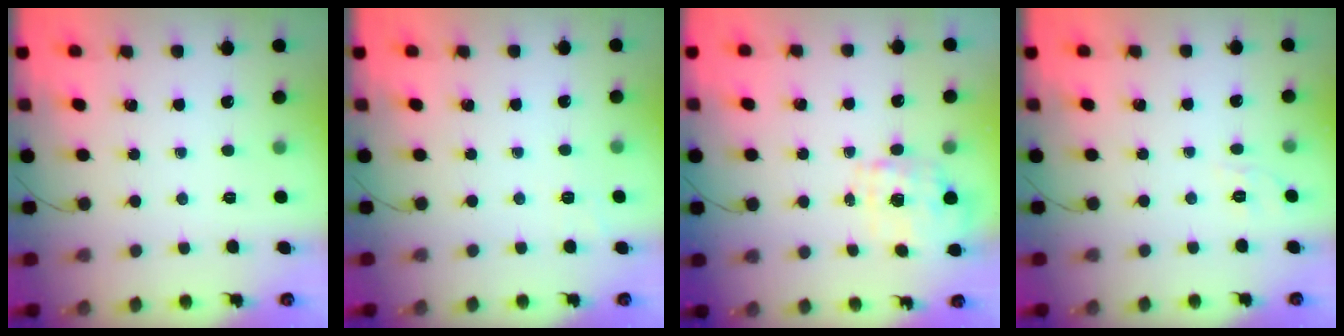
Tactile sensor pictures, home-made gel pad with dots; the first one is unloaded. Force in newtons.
{"total": 1.6, "press": 0.2, "slide": 1.6}
{"total": 1.7, "press": 1.6, "slide": 0.5}
{"total": 4.0, "press": 3.5, "slide": 1.9}